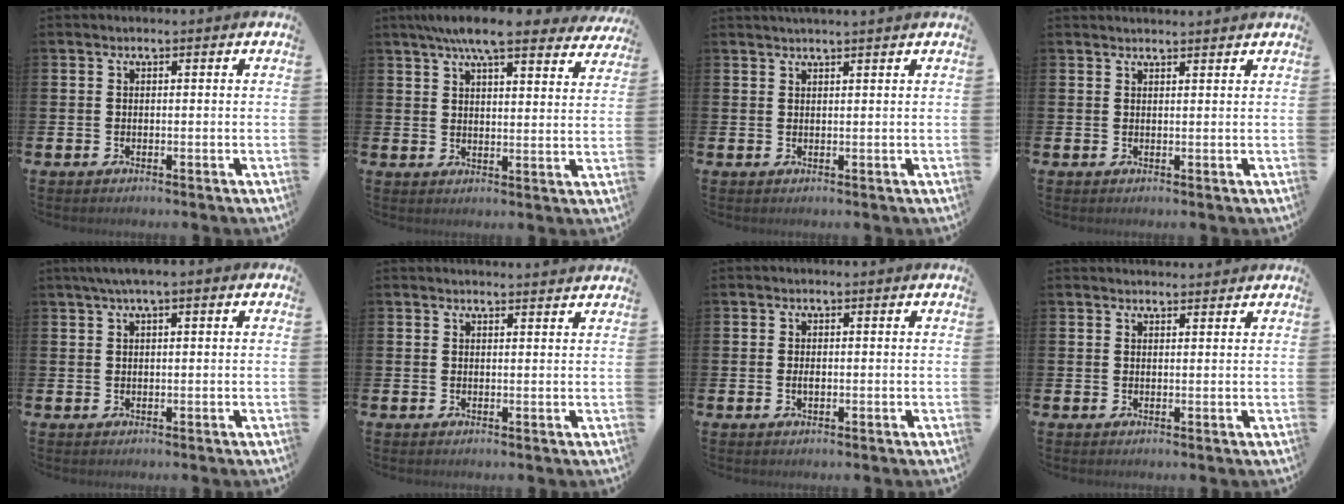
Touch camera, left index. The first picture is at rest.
{"total": 8.0, "force": [7.2, 1.3, 3.3], "torque": [-0.070, -0.029, 0.129]}
{"total": 1.4, "force": [1.4, -0.2, 0.2], "torque": [0.003, -0.005, 0.024]}
{"total": 1.5, "force": [1.5, -0.1, 0.0], "torque": [0.012, -0.011, 0.024]}
{"total": 2.1, "force": [1.2, 0.3, 1.7], "torque": [-0.024, 0.001, 0.018]}
{"total": 1.6, "force": [1.6, -0.1, -0.1], "torque": [0.013, -0.013, 0.027]}
{"total": 0.9, "force": [0.0, 0.4, 0.8], "torque": [-0.019, 0.003, 0.000]}
{"total": 1.6, "force": [1.6, 0.2, 0.0], "torque": [0.010, -0.008, 0.026]}